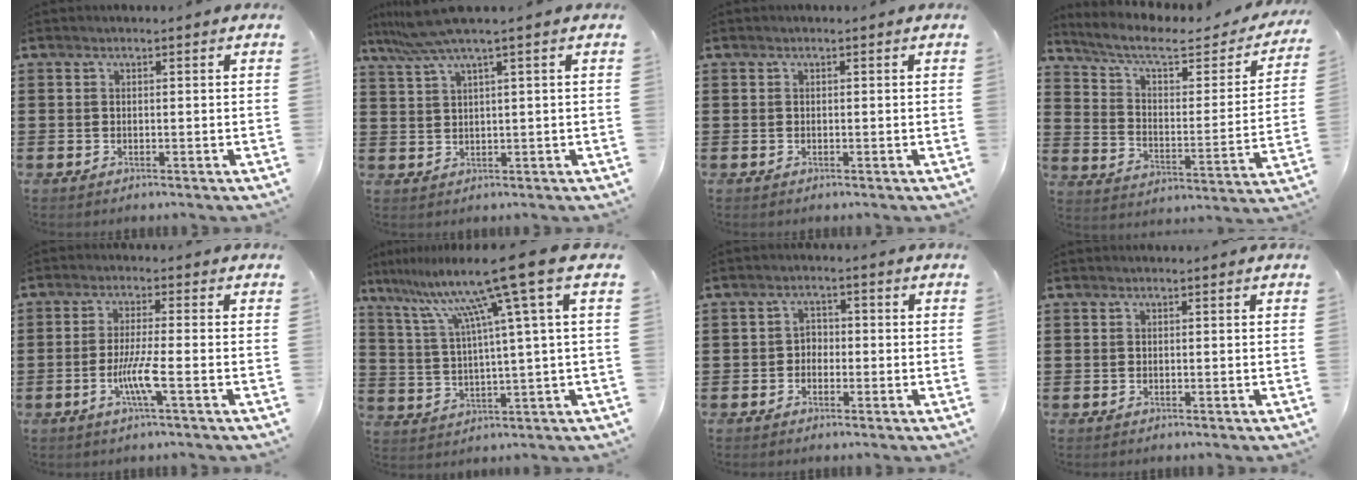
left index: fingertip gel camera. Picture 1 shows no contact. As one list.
[{"total": 5.2, "force": [3.0, -0.3, 4.2], "torque": [-0.097, -0.007, 0.052]}, {"total": 0.0}, {"total": 6.9, "force": [5.2, 1.7, 4.1], "torque": [-0.103, -0.029, 0.085]}, {"total": 5.7, "force": [-2.0, 0.2, 5.4], "torque": [-0.104, -0.012, -0.040]}, {"total": 12.5, "force": [7.1, -1.2, 10.2], "torque": [-0.226, -0.033, 0.102]}, {"total": 2.1, "force": [-1.1, 1.5, 0.9], "torque": [-0.021, 0.008, -0.027]}, {"total": 0.0}]